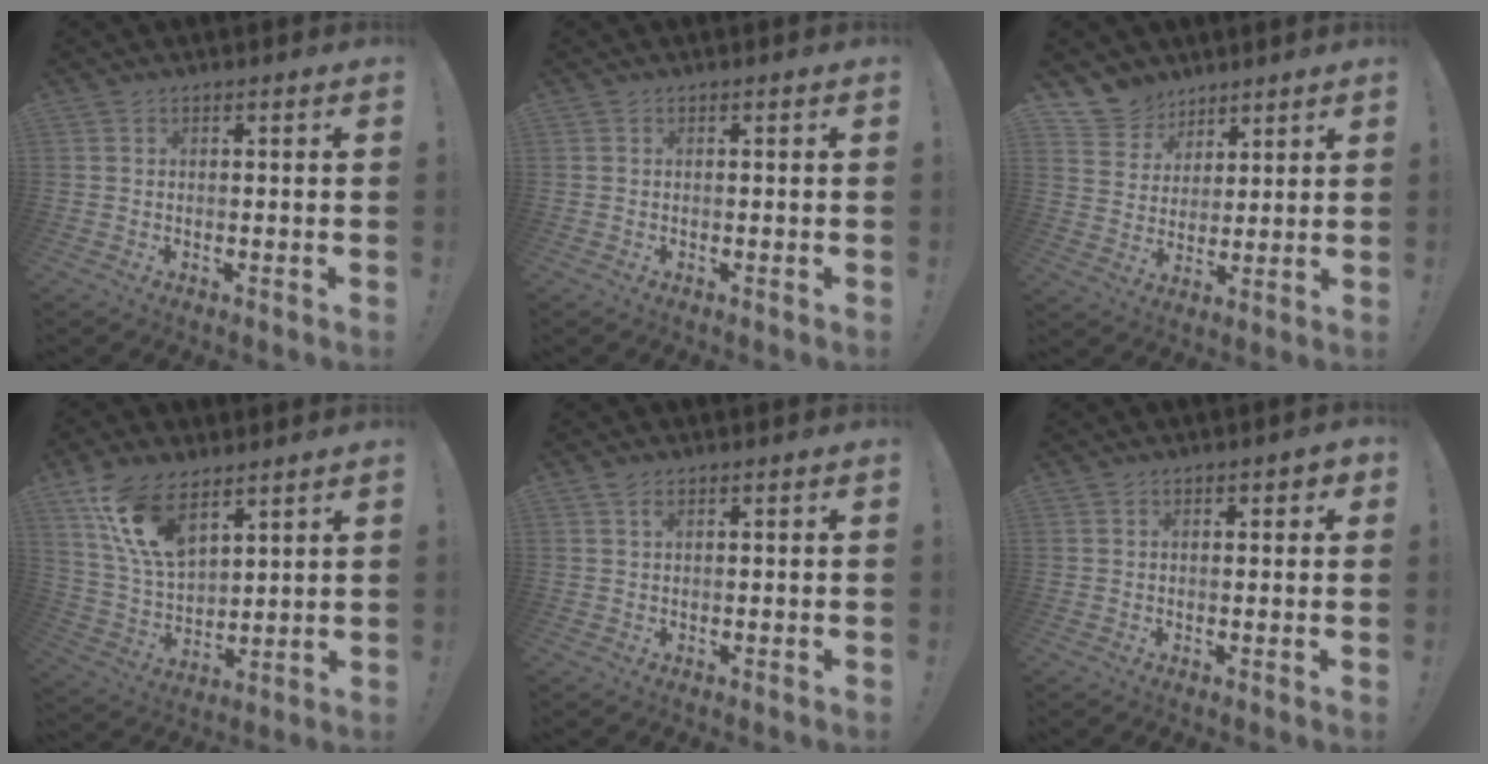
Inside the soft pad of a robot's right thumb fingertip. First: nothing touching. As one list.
[{"total": 0.0}, {"total": 9.2, "force": [6.9, 5.9, 0.8], "torque": [-0.029, -0.053, 0.140]}, {"total": 15.9, "force": [10.0, 7.9, 9.6], "torque": [-0.205, -0.050, 0.188]}, {"total": 1.4, "force": [0.9, 0.7, 0.9], "torque": [-0.015, 0.000, 0.015]}, {"total": 1.3, "force": [0.5, 0.9, 0.9], "torque": [-0.005, -0.001, 0.006]}]